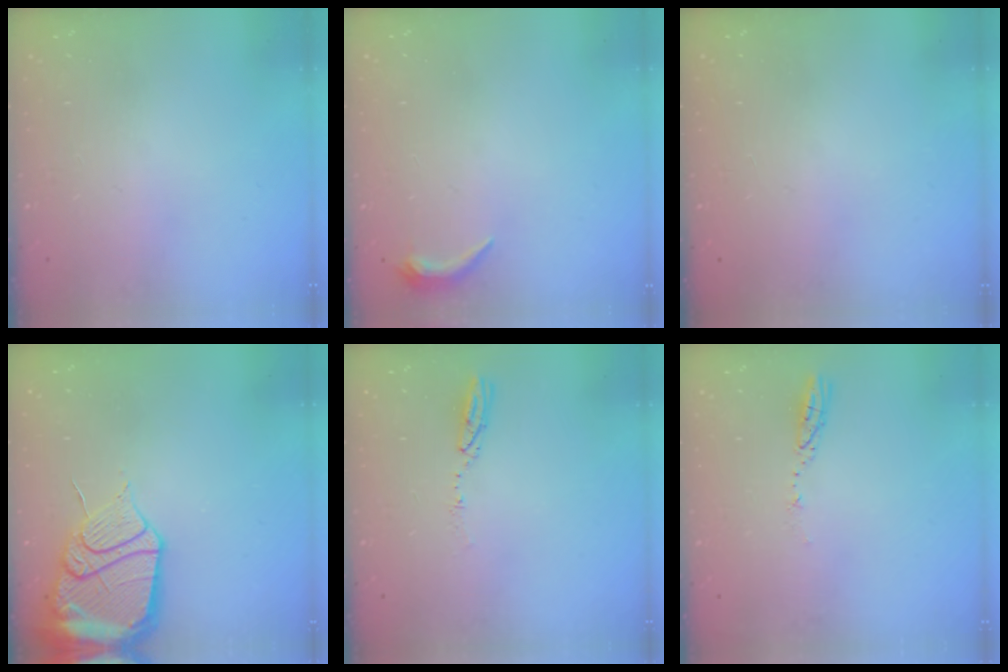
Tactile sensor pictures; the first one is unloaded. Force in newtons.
{"total": 4.6, "press": 4.5, "slide": 0.9}
{"total": 0.0}
{"total": 17.6, "press": 17.4, "slide": 2.9}
{"total": 3.7, "press": 3.7, "slide": 0.2}
{"total": 3.7, "press": 3.7, "slide": 0.3}